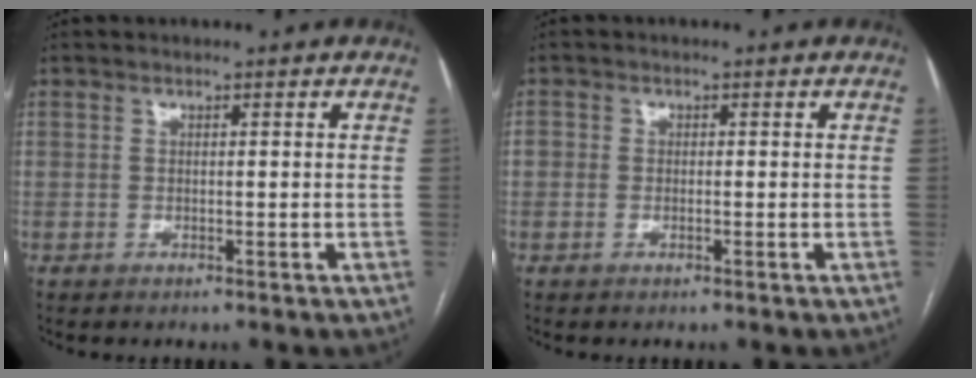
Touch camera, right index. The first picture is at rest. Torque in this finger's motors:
{"motor_torque": [0.13, 0.07, -0.01, 0.02]}